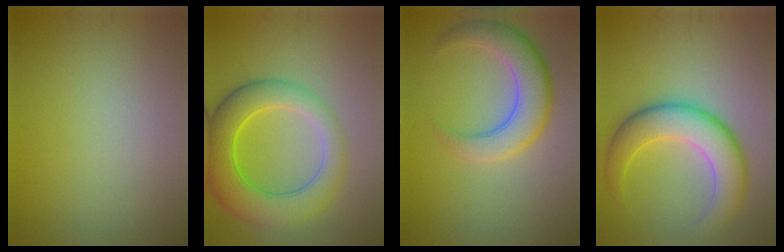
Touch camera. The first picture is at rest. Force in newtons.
{"total": 7.7, "press": 7.7, "slide": 0.4}
{"total": 5.5, "press": 5.5, "slide": 0.4}
{"total": 6.9, "press": 6.9, "slide": 0.1}